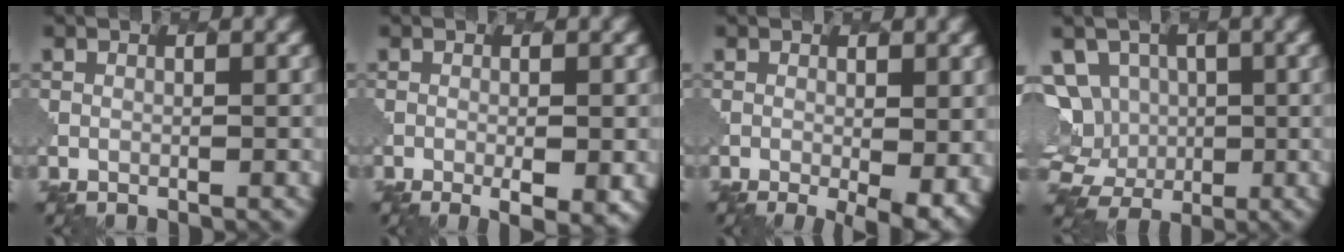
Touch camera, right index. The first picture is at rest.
{"total": 3.2, "force": [-0.8, 0.8, 3.0], "torque": [-0.047, -0.009, -0.004]}
{"total": 5.4, "force": [-1.3, 1.8, 4.9], "torque": [-0.065, -0.018, -0.005]}
{"total": 10.5, "force": [1.2, 9.5, 4.4], "torque": [-0.110, 0.028, -0.008]}